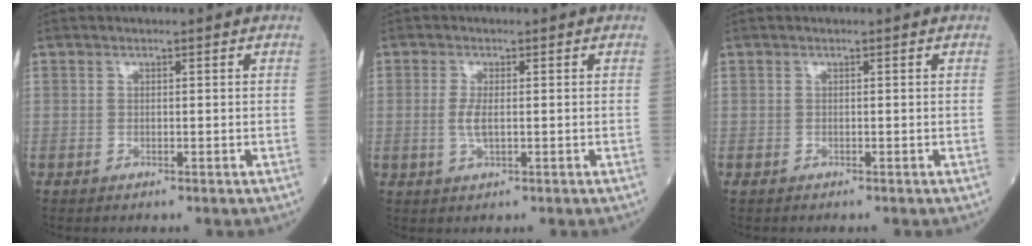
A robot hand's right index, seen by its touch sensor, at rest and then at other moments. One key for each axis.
{"total": 2.8, "fx": -0.1, "fy": 0.8, "fz": 2.6, "tx": -0.060, "ty": -0.004, "tz": 0.000}
{"total": 0.0}